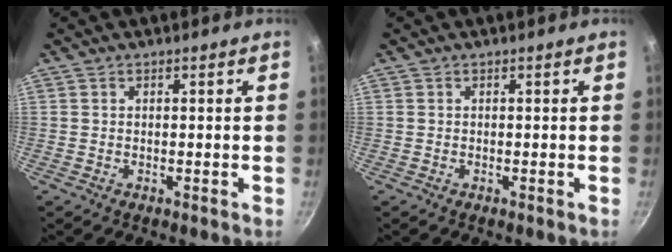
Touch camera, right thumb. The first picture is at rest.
{"total": 0.0}